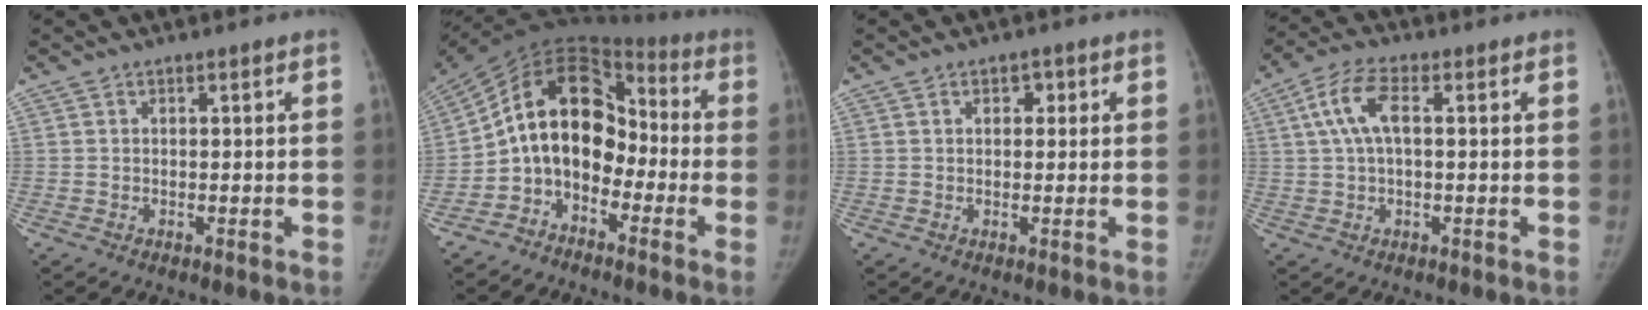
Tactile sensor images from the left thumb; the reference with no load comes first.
{"total": 15.7, "force": [-4.4, 11.3, 9.9], "torque": [-0.145, 0.096, -0.090]}
{"total": 2.1, "force": [0.8, 1.4, 1.3], "torque": [-0.002, 0.001, 0.009]}
{"total": 7.2, "force": [1.4, 3.1, 6.4], "torque": [-0.138, 0.023, 0.024]}